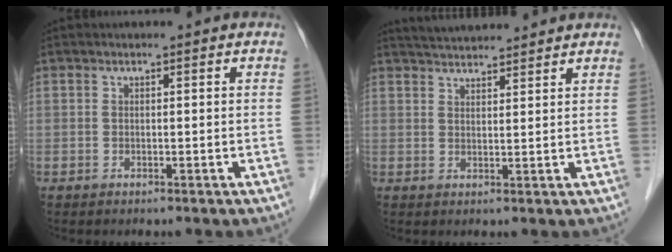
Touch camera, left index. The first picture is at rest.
{"total": 7.2, "force": [6.8, 0.7, 2.2], "torque": [-0.040, 0.027, 0.105]}